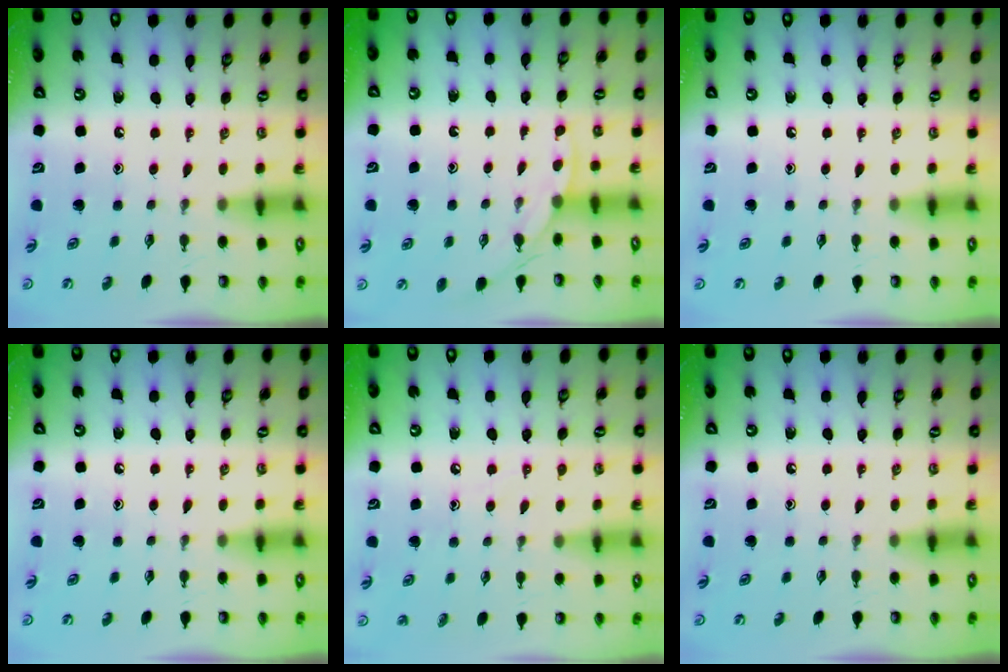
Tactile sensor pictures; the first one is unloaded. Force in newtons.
{"total": 2.9, "press": 2.9, "slide": 0.4}
{"total": 0.0}
{"total": 0.0}
{"total": 5.6, "press": 5.6, "slide": 0.6}
{"total": 0.0}